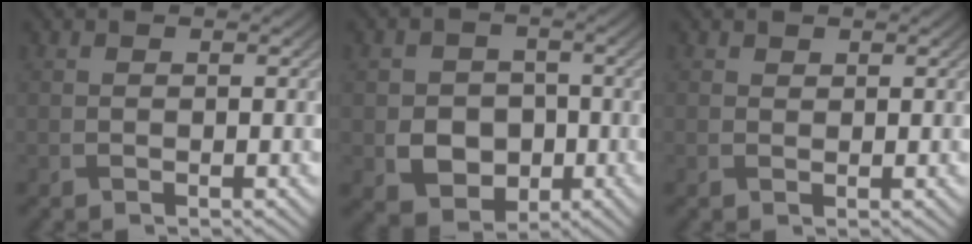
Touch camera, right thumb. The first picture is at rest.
{"total": 6.4, "force": [-1.3, 5.4, 3.2], "torque": [-0.067, -0.013, -0.036]}
{"total": 1.0, "force": [0.8, 0.6, 0.2], "torque": [-0.004, -0.003, 0.015]}